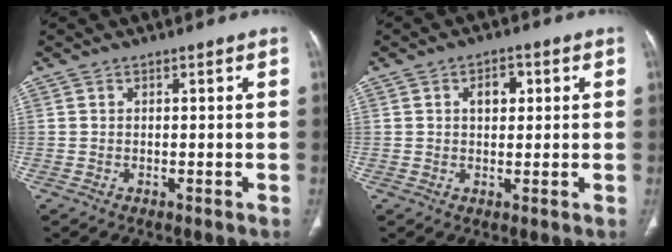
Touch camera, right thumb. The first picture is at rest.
{"total": 4.0, "force": [1.1, 2.6, 2.8], "torque": [-0.029, 0.003, 0.014]}